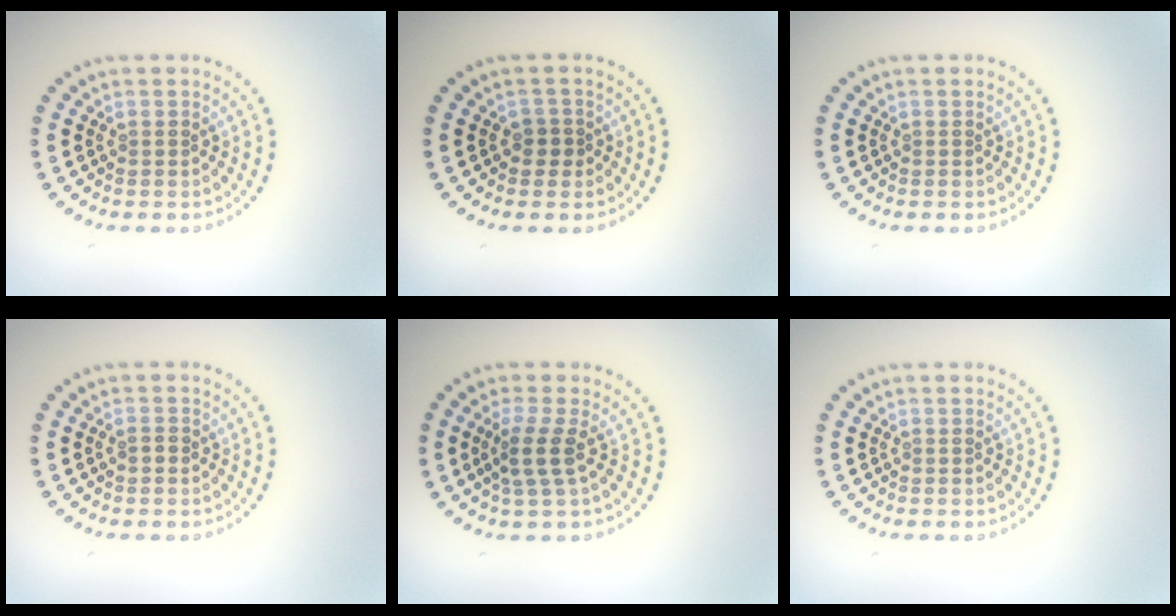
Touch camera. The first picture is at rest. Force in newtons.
{"total": 1.3, "press": 1.1, "slide": 0.6}
{"total": 0.0}
{"total": 0.9, "press": 0.9, "slide": 0.2}
{"total": 2.5, "press": 2.0, "slide": 1.5}
{"total": 0.0}